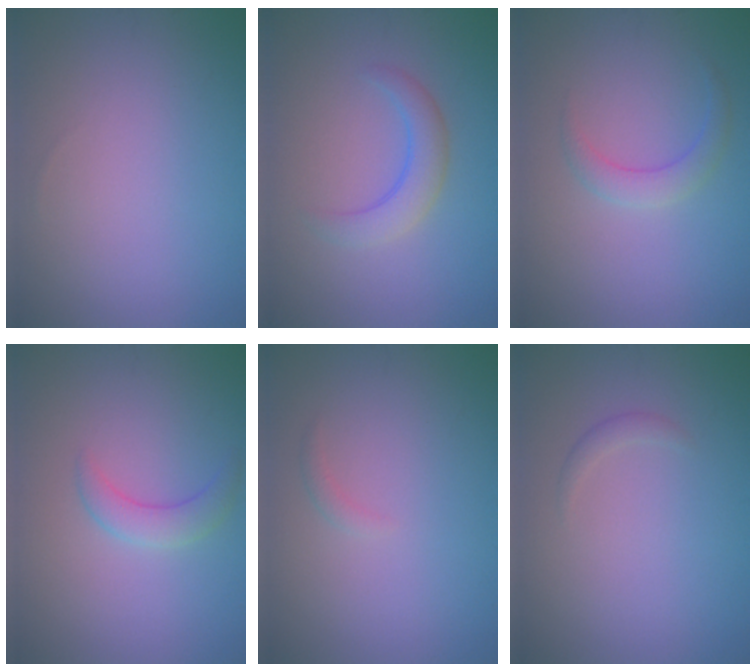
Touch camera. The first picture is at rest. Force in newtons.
{"total": 2.8, "press": 2.8, "slide": 0.2}
{"total": 2.0, "press": 2.0, "slide": 0.1}
{"total": 2.1, "press": 2.1, "slide": 0.1}
{"total": 0.7, "press": 0.7, "slide": 0.1}
{"total": 0.8, "press": 0.8, "slide": 0.0}